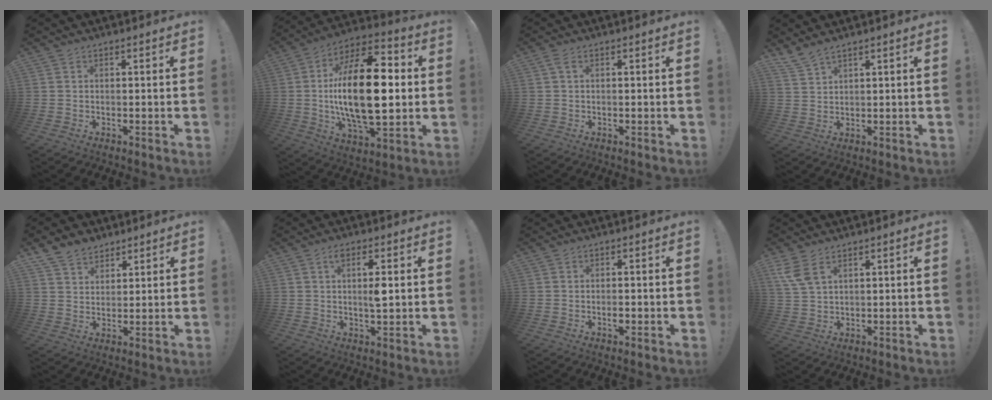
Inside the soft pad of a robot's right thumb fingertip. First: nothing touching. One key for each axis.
{"total": 26.8, "fx": 0.0, "fy": 12.4, "fz": 23.7, "tx": -0.426, "ty": -0.006, "tz": -0.010}
{"total": 1.4, "fx": 0.4, "fy": 0.4, "fz": 1.3, "tx": -0.036, "ty": 0.005, "tz": 0.009}
{"total": 3.9, "fx": 3.4, "fy": 0.4, "fz": 1.9, "tx": -0.051, "ty": -0.017, "tz": 0.065}
{"total": 7.4, "fx": 5.7, "fy": 4.3, "fz": 1.7, "tx": -0.039, "ty": -0.032, "tz": 0.114}
{"total": 5.2, "fx": 1.4, "fy": 1.3, "fz": 4.8, "tx": -0.073, "ty": -0.007, "tz": 0.016}
{"total": 1.3, "fx": -0.7, "fy": 0.8, "fz": 0.8, "tx": -0.011, "ty": 0.001, "tz": -0.011}
{"total": 6.2, "fx": 3.7, "fy": 2.8, "fz": 4.1, "tx": -0.091, "ty": -0.014, "tz": 0.072}